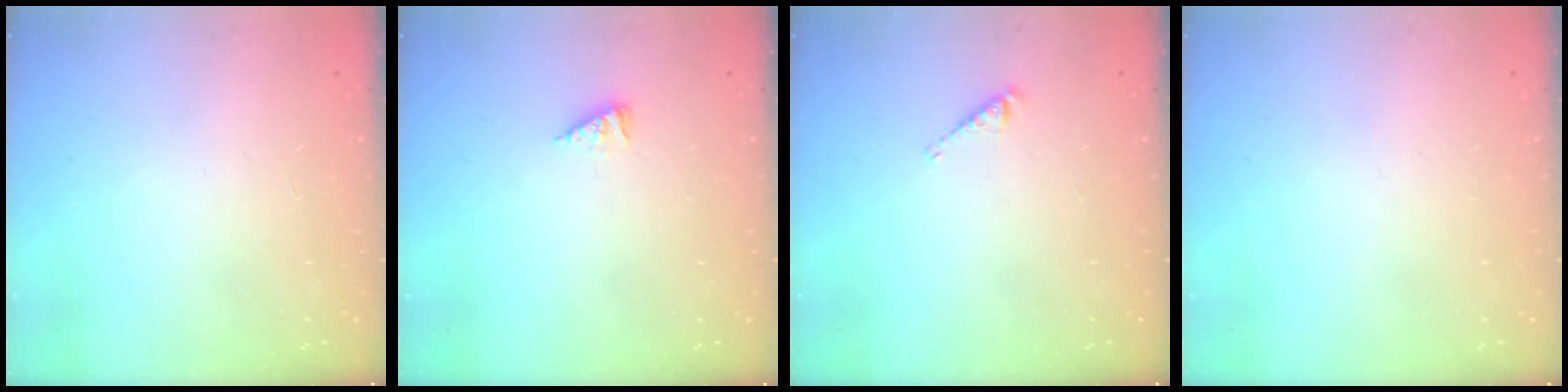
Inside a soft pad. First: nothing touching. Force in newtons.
{"total": 2.5, "press": 2.5, "slide": 0.4}
{"total": 3.3, "press": 3.3, "slide": 0.4}
{"total": 0.0}